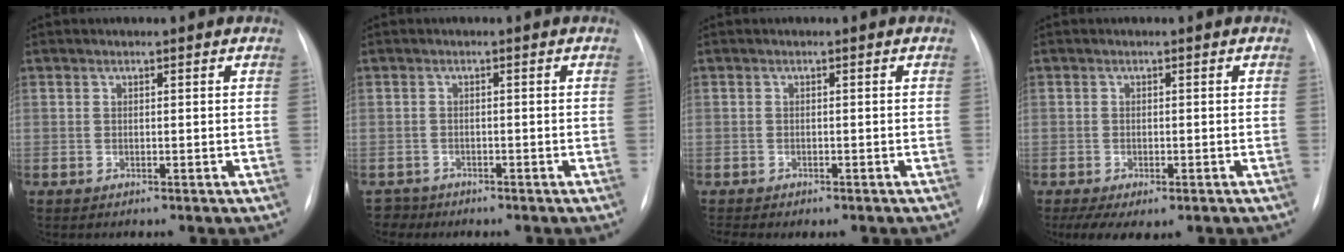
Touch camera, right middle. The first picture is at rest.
{"total": 1.8, "force": [-1.5, 0.7, -0.7], "torque": [0.008, -0.003, -0.025]}
{"total": 11.6, "force": [-10.5, 1.6, 4.6], "torque": [-0.070, -0.008, -0.137]}
{"total": 5.7, "force": [-3.6, 2.5, 3.7], "torque": [-0.059, -0.013, -0.051]}